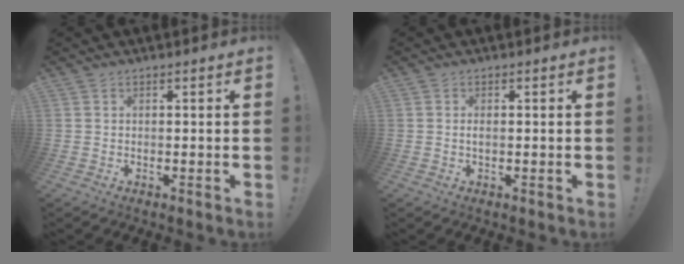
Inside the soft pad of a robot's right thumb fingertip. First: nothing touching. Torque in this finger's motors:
{"motor_torque": [-0.04, 0.07, -0.02, 0.21, 0.03]}